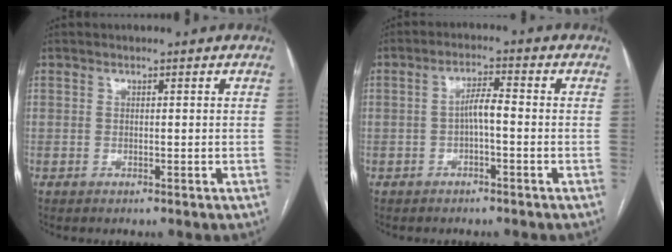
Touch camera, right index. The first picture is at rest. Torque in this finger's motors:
{"motor_torque": [0.75, -0.11, 0.32, 0.07]}